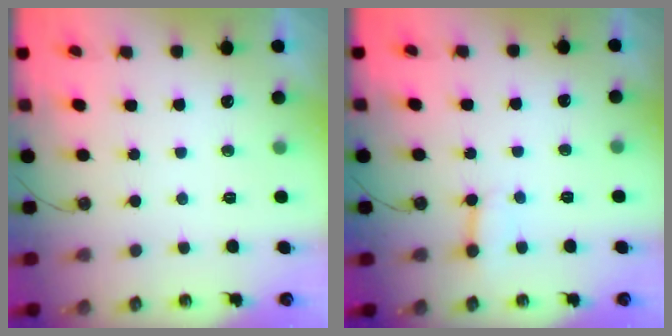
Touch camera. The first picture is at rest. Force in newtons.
{"total": 3.9, "press": 3.9, "slide": 0.3}